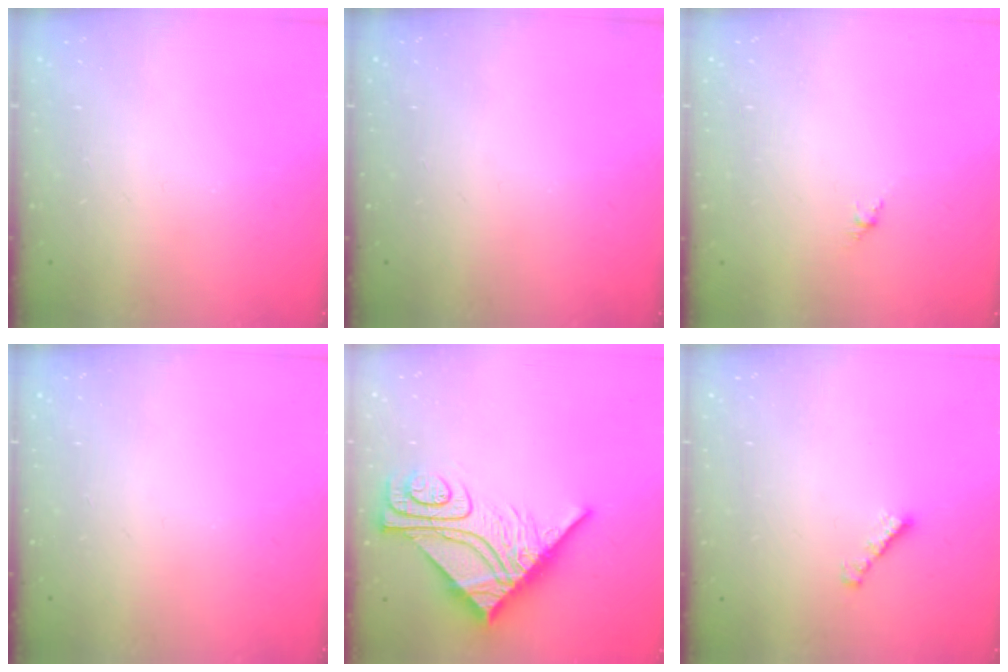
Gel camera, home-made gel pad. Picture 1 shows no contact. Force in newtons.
{"total": 0.0}
{"total": 1.5, "press": 1.4, "slide": 0.6}
{"total": 0.0}
{"total": 16.0, "press": 16.0, "slide": 1.6}
{"total": 1.9, "press": 1.9, "slide": 0.5}